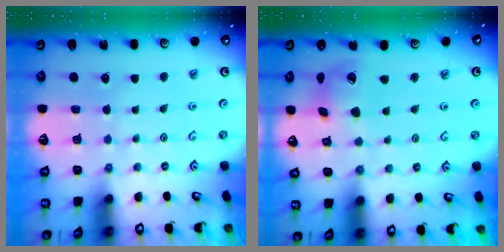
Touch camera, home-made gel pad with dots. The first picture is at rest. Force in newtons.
{"total": 11.9, "press": 11.8, "slide": 1.4}